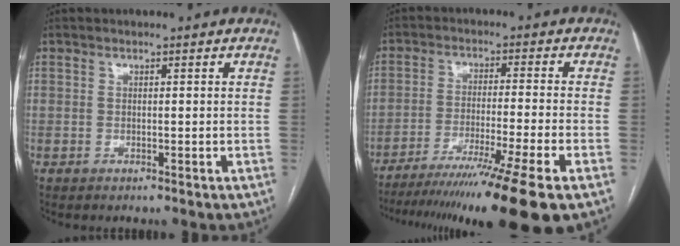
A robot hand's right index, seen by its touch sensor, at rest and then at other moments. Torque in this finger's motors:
{"motor_torque": [1.66, -0.47, 1.05, 0.21]}